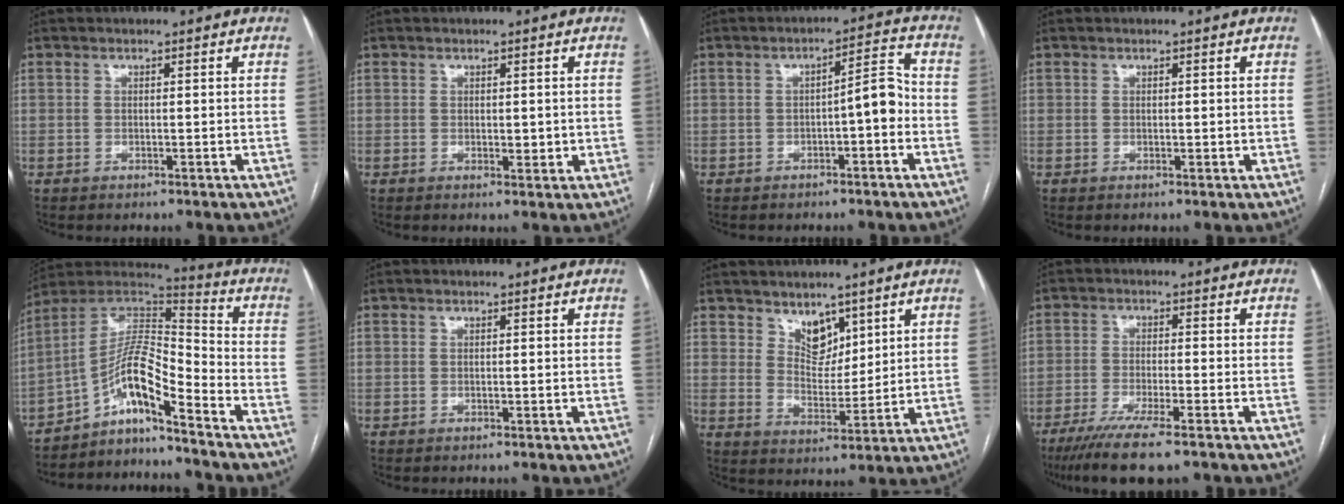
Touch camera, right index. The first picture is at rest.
{"total": 1.9, "force": [0.1, 1.0, 1.6], "torque": [-0.020, -0.004, 0.004]}
{"total": 5.2, "force": [-1.3, 1.1, 4.9], "torque": [-0.066, 0.024, -0.018]}
{"total": 0.7, "force": [0.1, 0.5, 0.5], "torque": [-0.005, -0.001, 0.002]}
{"total": 11.0, "force": [-7.1, 1.1, 8.3], "torque": [-0.156, 0.028, -0.127]}
{"total": 0.0}
{"total": 5.3, "force": [3.7, 2.9, 2.5], "torque": [-0.036, -0.007, 0.073]}
{"total": 9.5, "force": [-7.0, 0.4, 6.4], "torque": [-0.102, -0.022, -0.110]}